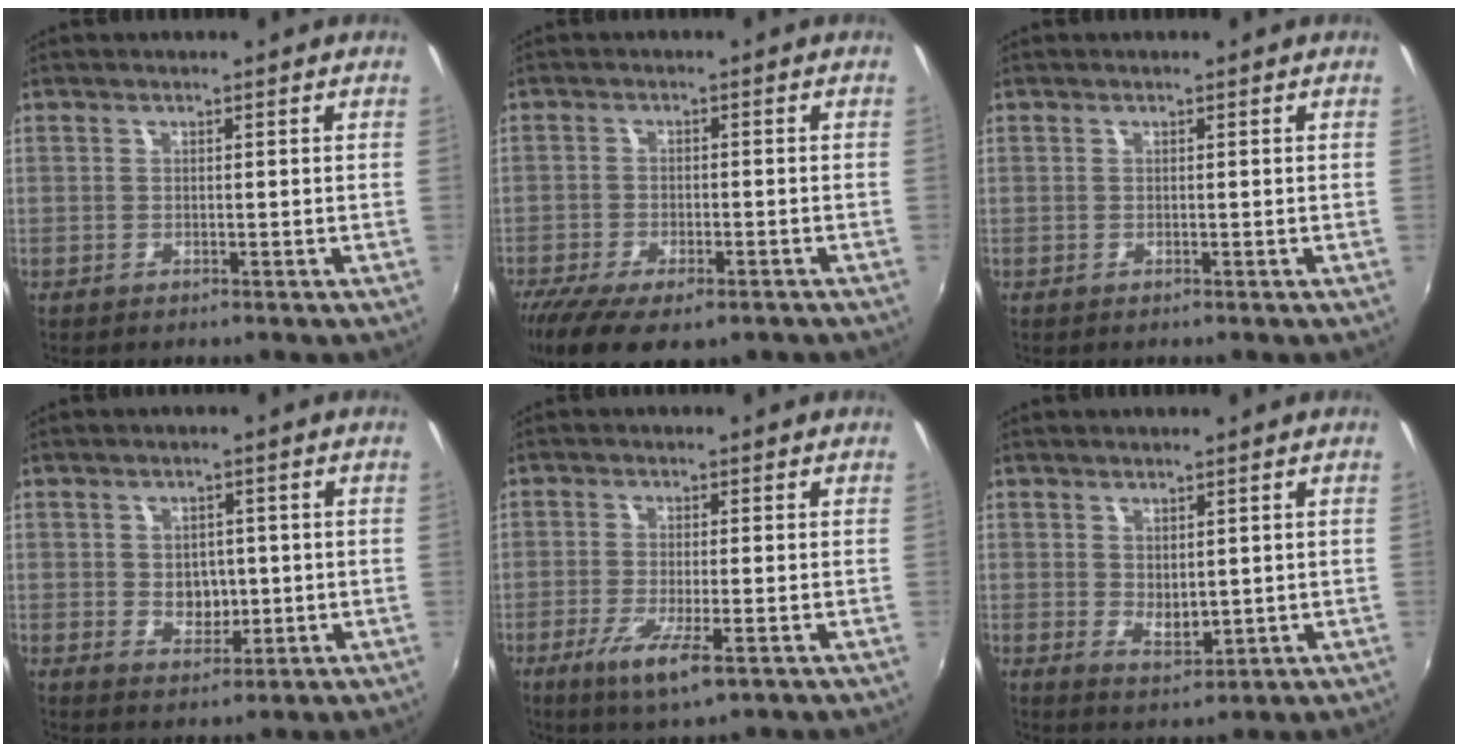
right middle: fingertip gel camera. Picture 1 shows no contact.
{"total": 13.5, "force": [-9.3, 5.3, 8.2], "torque": [-0.184, -0.050, -0.148]}
{"total": 0.0}
{"total": 4.6, "force": [-0.2, 3.7, 2.8], "torque": [-0.042, 0.000, 0.000]}
{"total": 7.0, "force": [-3.4, 1.0, 6.0], "torque": [-0.125, -0.022, -0.059]}
{"total": 3.4, "force": [0.9, 2.2, 2.5], "torque": [-0.037, -0.007, 0.020]}